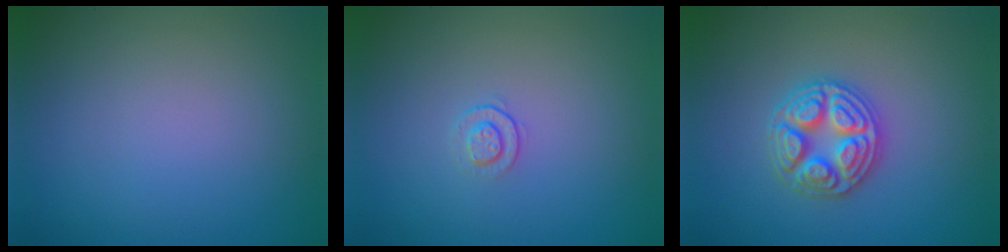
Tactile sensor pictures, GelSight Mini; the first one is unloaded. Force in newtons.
{"total": 1.1, "press": 0.7, "slide": 0.9}
{"total": 4.9, "press": 4.9, "slide": 0.6}